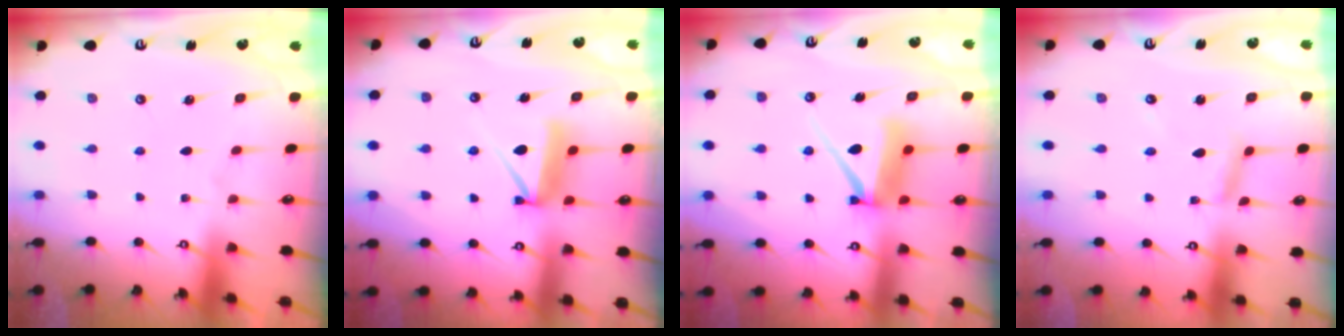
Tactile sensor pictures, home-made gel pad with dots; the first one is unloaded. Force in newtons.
{"total": 9.2, "press": 9.2, "slide": 0.9}
{"total": 8.8, "press": 8.7, "slide": 0.9}
{"total": 5.5, "press": 5.5, "slide": 0.3}